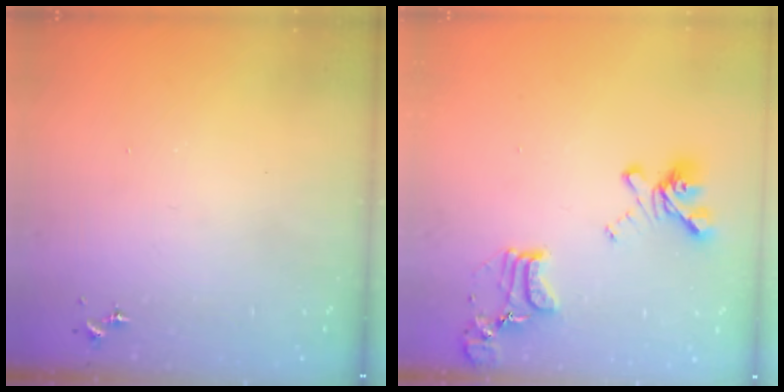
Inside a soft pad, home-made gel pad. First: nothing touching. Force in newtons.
{"total": 16.9, "press": 16.8, "slide": 1.2}